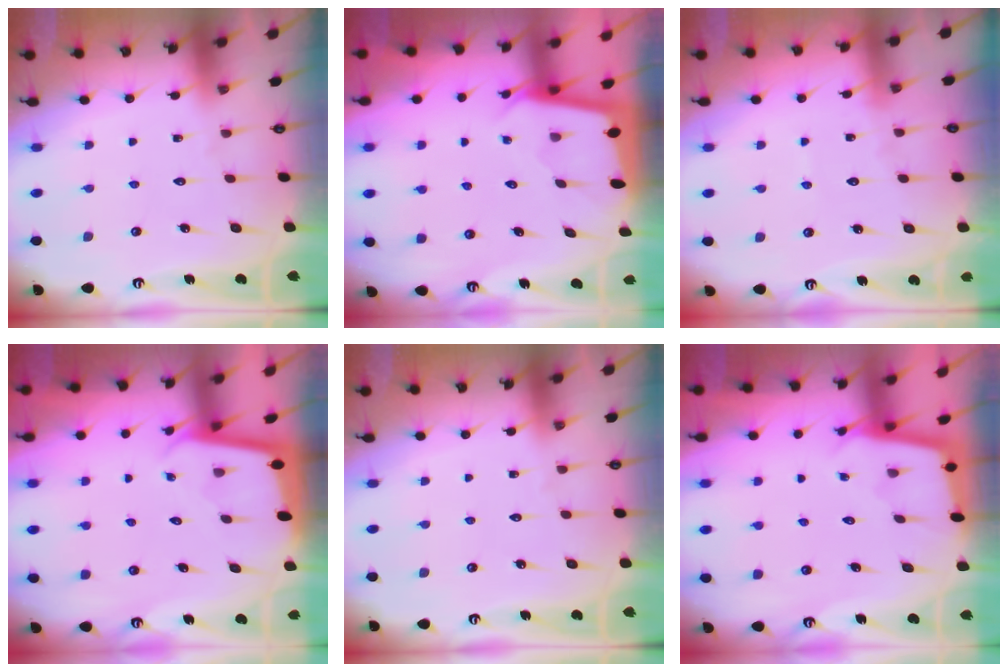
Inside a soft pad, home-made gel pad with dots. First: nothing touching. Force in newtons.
{"total": 2.0, "press": 2.0, "slide": 0.2}
{"total": 4.0, "press": 3.9, "slide": 0.6}
{"total": 1.7, "press": 1.7, "slide": 0.0}
{"total": 0.0}
{"total": 2.3, "press": 2.3, "slide": 0.2}